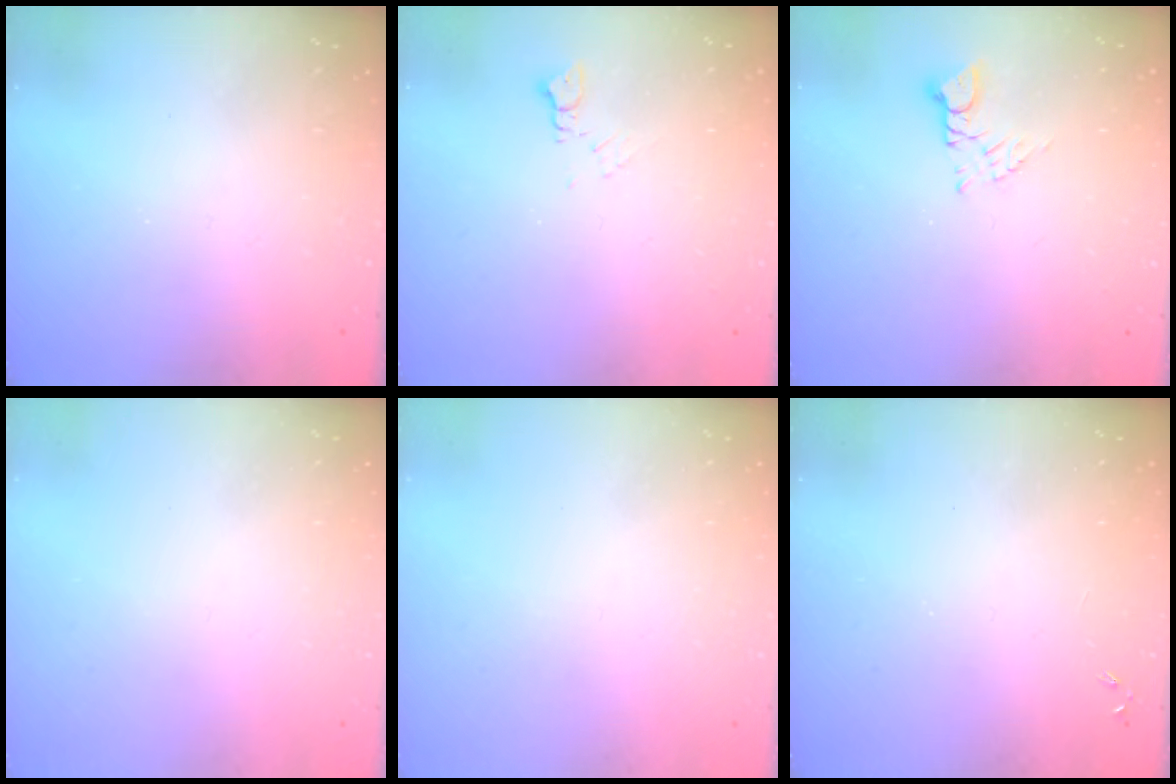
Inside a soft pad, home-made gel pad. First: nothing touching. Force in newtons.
{"total": 2.9, "press": 2.9, "slide": 0.5}
{"total": 2.8, "press": 2.8, "slide": 0.5}
{"total": 0.0}
{"total": 0.0}
{"total": 0.0}